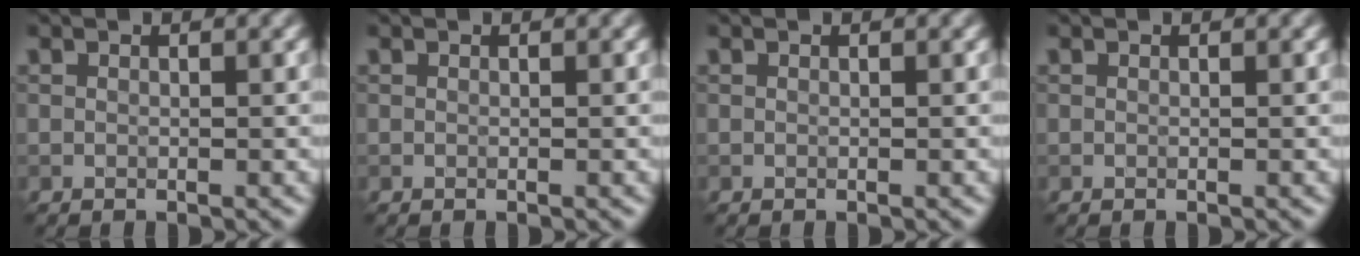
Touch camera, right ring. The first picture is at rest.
{"total": 0.0}
{"total": 0.0}
{"total": 0.0}